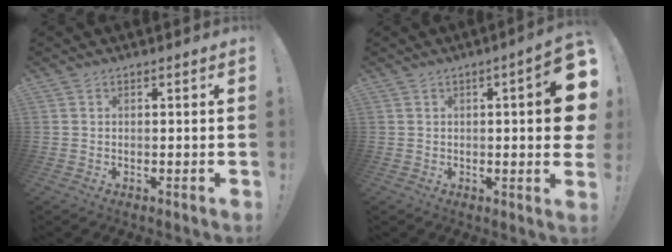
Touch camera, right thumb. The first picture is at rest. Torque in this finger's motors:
{"motor_torque": [1.18, 2.62, 0.80, -0.50, 0.04]}